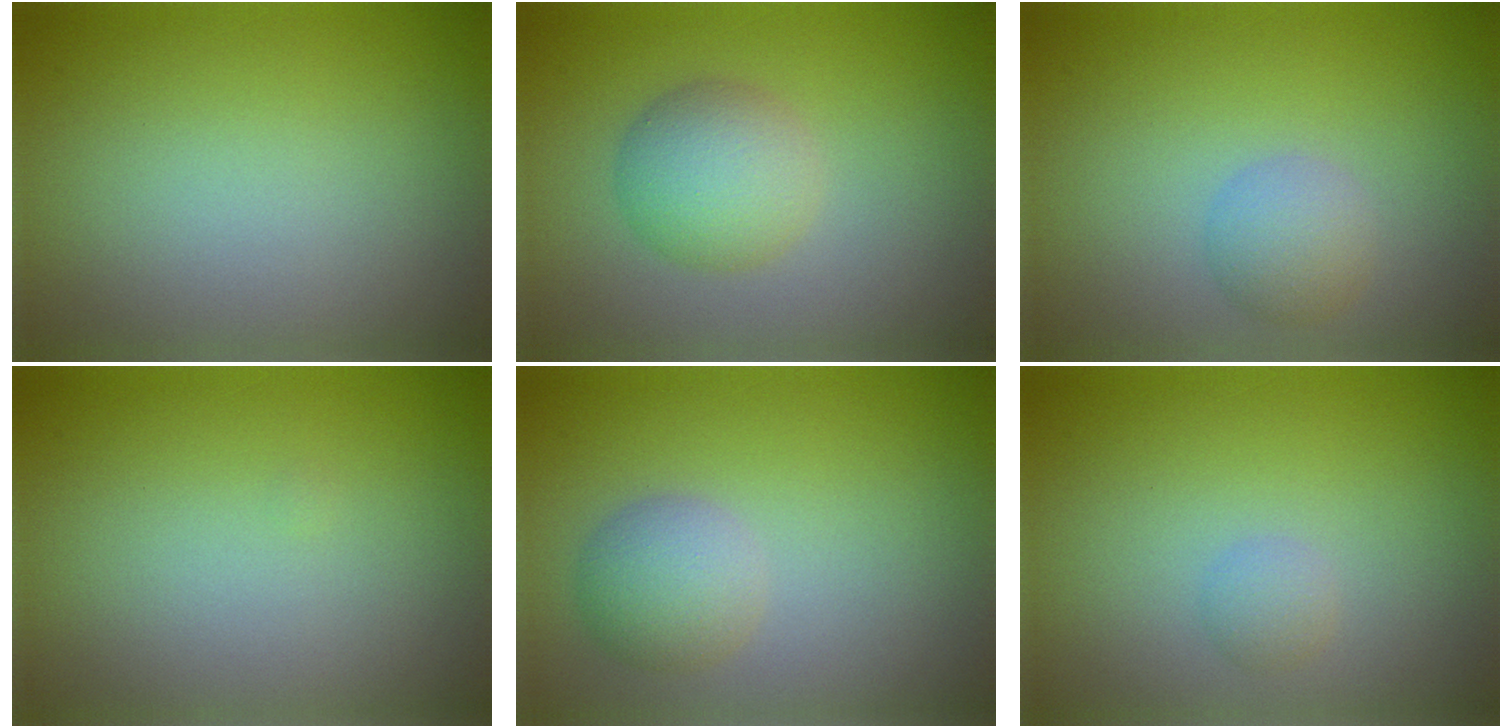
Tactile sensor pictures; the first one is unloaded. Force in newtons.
{"total": 3.9, "press": 3.9, "slide": 0.1}
{"total": 2.2, "press": 2.2, "slide": 0.1}
{"total": 0.0}
{"total": 2.8, "press": 2.8, "slide": 0.1}
{"total": 1.0, "press": 1.0, "slide": 0.0}